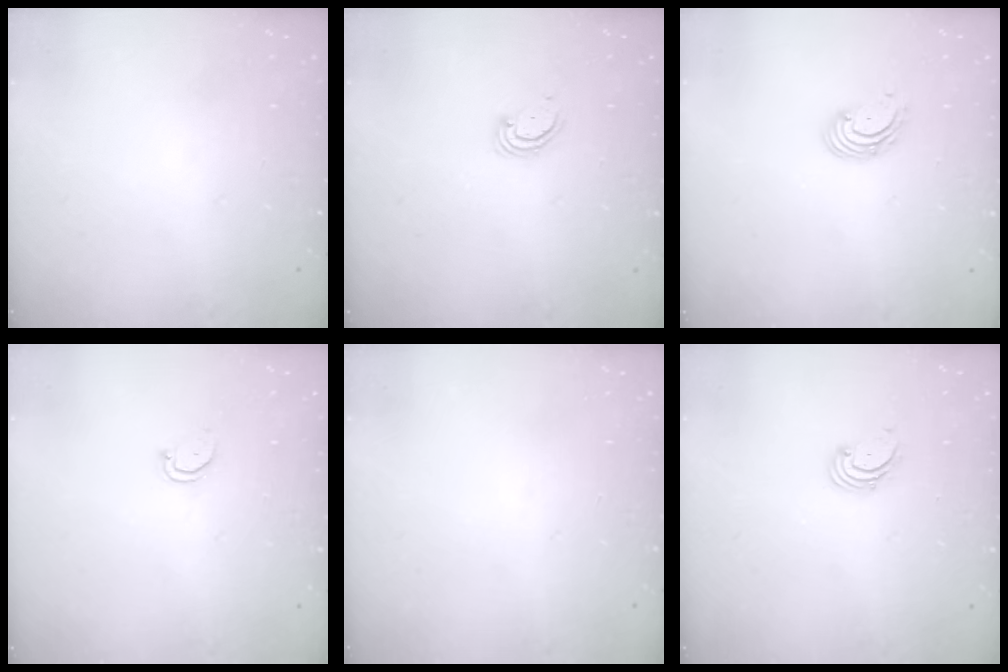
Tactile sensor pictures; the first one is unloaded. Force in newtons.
{"total": 2.9, "press": 2.9, "slide": 0.2}
{"total": 2.7, "press": 2.7, "slide": 0.1}
{"total": 2.5, "press": 2.5, "slide": 0.3}
{"total": 0.0}
{"total": 1.7, "press": 1.6, "slide": 0.2}